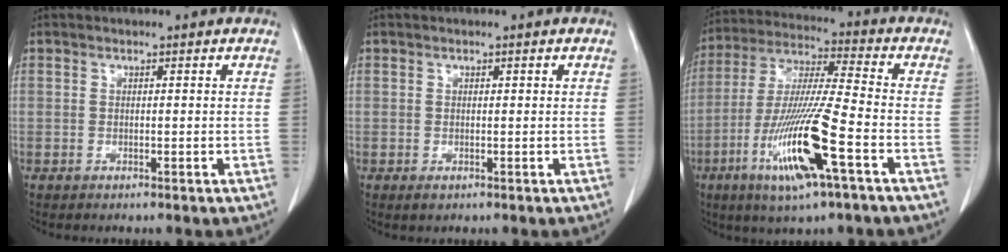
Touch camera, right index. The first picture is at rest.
{"total": 1.5, "force": [-0.5, 0.8, 1.1], "torque": [-0.017, -0.001, -0.005]}
{"total": 16.1, "force": [-6.5, 0.4, 14.7], "torque": [-0.301, -0.022, -0.120]}